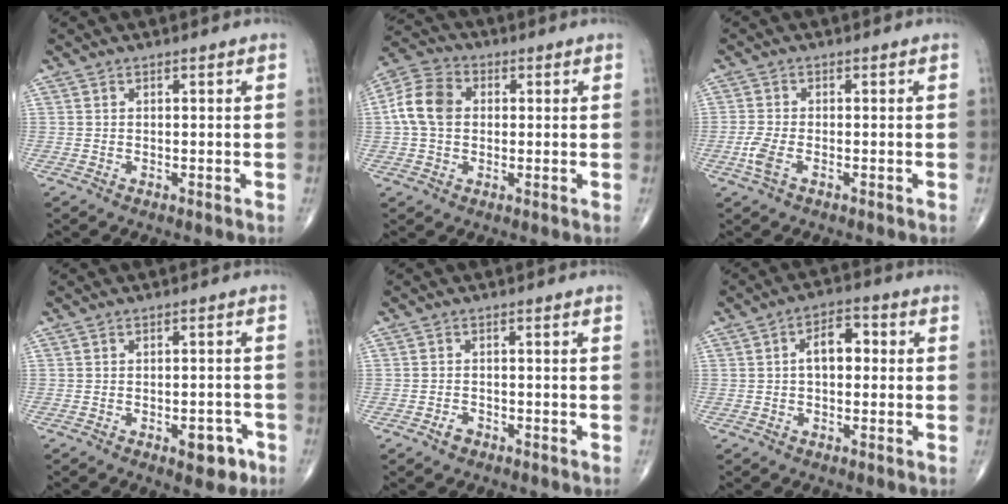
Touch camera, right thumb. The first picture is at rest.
{"total": 9.4, "force": [0.7, 7.0, 6.2], "torque": [-0.118, 0.023, 0.006]}
{"total": 3.3, "force": [-1.4, 1.3, 2.7], "torque": [-0.074, 0.002, -0.030]}
{"total": 5.0, "force": [-2.5, 2.4, 3.5], "torque": [-0.024, 0.014, -0.028]}
{"total": 1.8, "force": [-1.2, 1.1, 0.7], "torque": [-0.011, 0.007, -0.021]}
{"total": 6.4, "force": [0.6, 3.6, 5.2], "torque": [-0.068, 0.019, -0.002]}